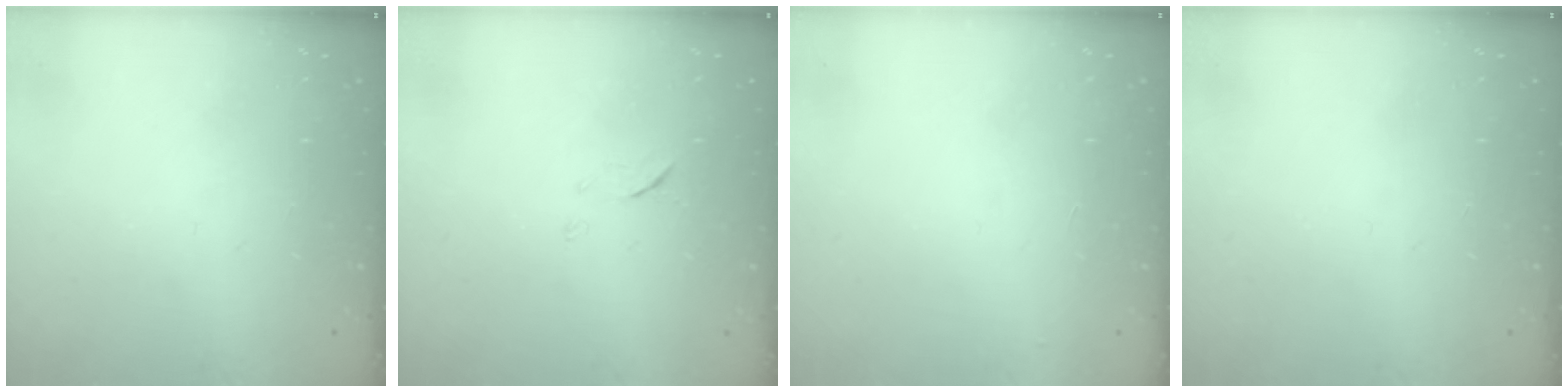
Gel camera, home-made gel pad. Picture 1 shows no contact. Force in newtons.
{"total": 5.8, "press": 5.7, "slide": 1.3}
{"total": 2.9, "press": 2.9, "slide": 0.1}
{"total": 0.0}